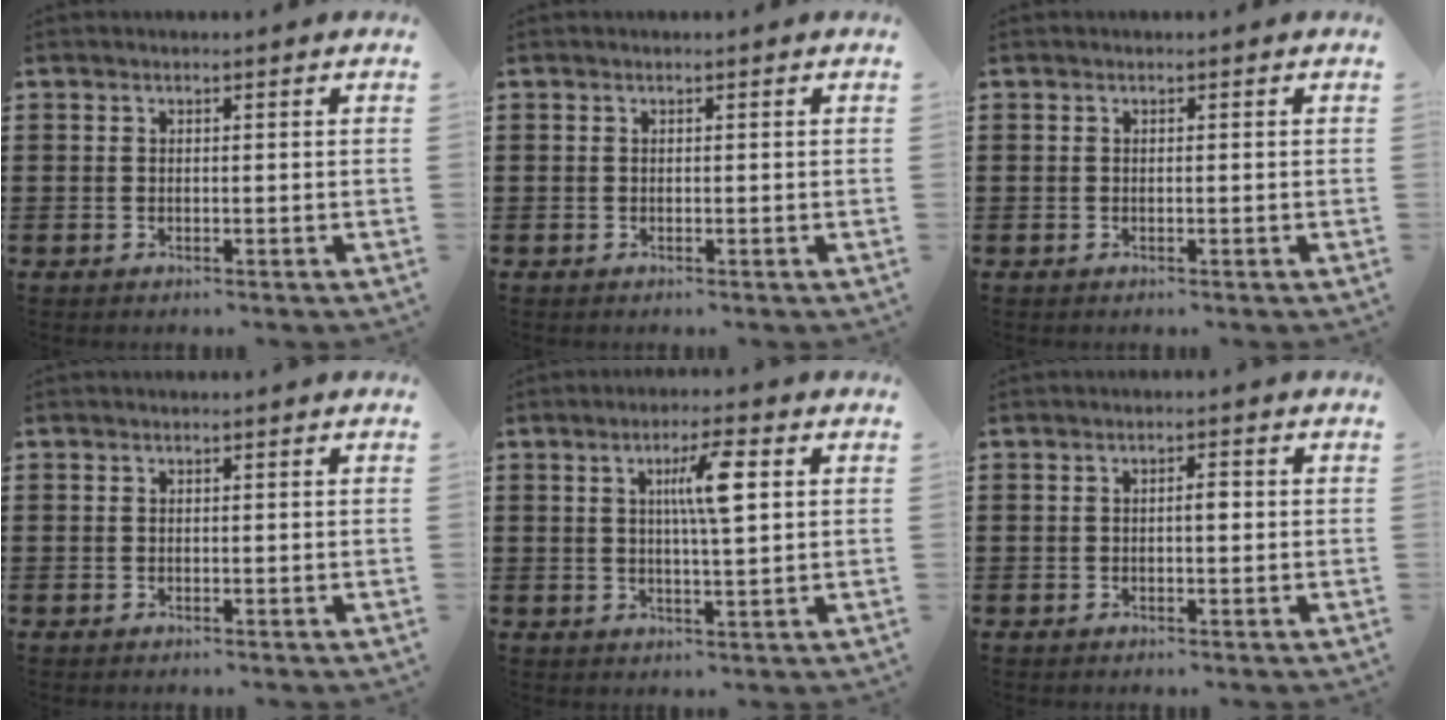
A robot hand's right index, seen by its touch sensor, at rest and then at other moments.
{"total": 0.0}
{"total": 0.0}
{"total": 0.0}
{"total": 6.3, "force": [1.8, 0.8, 6.0], "torque": [-0.111, 0.005, 0.022]}
{"total": 1.8, "force": [0.0, 0.5, 1.7], "torque": [-0.032, 0.002, -0.002]}